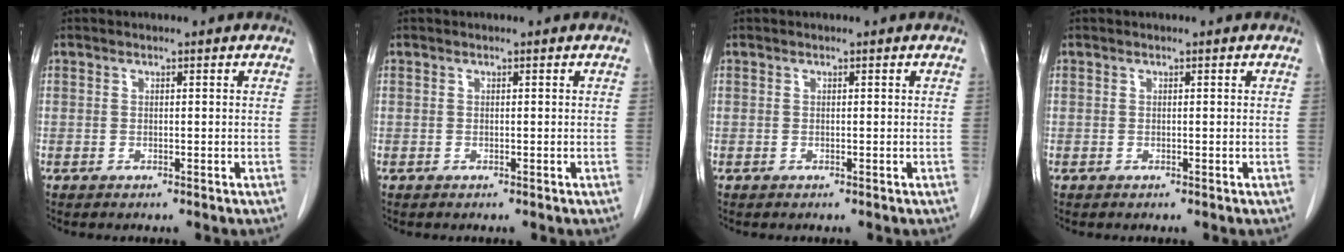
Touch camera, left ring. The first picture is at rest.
{"total": 0.0}
{"total": 0.0}
{"total": 0.0}